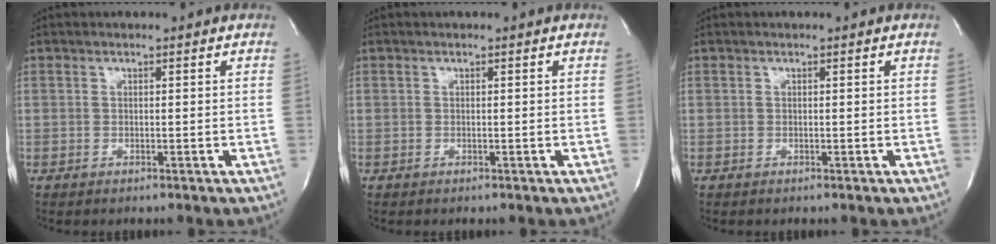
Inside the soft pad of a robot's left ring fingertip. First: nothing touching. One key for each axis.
{"total": 0.0}
{"total": 0.0}